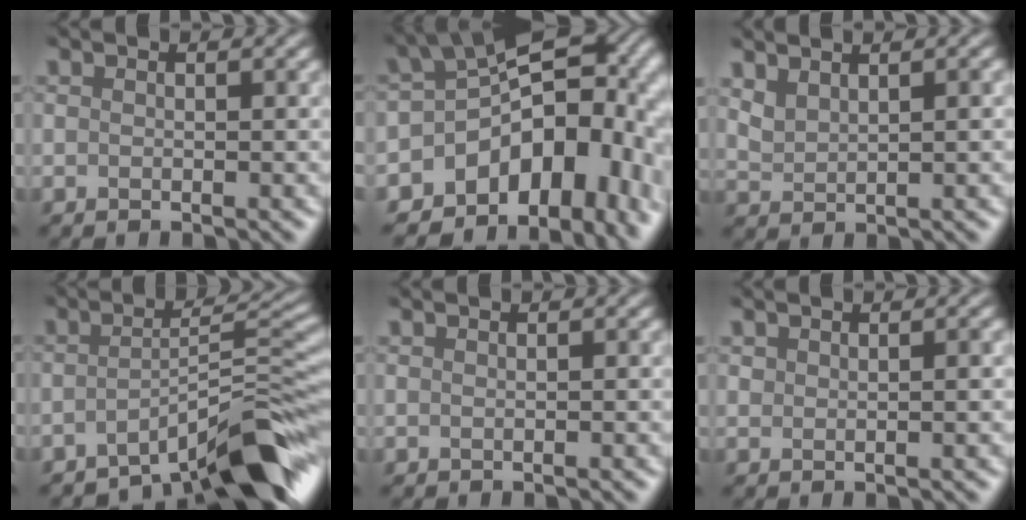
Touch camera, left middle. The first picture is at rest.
{"total": 13.4, "force": [-5.6, 8.0, 9.2], "torque": [-0.113, -0.002, -0.090]}
{"total": 2.7, "force": [2.4, 0.8, 1.0], "torque": [-0.017, 0.013, 0.036]}
{"total": 7.5, "force": [-5.3, 0.9, 5.3], "torque": [-0.073, 0.009, -0.091]}
{"total": 1.1, "force": [0.7, 0.5, 0.7], "torque": [0.000, 0.002, -0.003]}
{"total": 1.2, "force": [0.7, 0.4, 0.9], "torque": [0.000, 0.004, 0.003]}